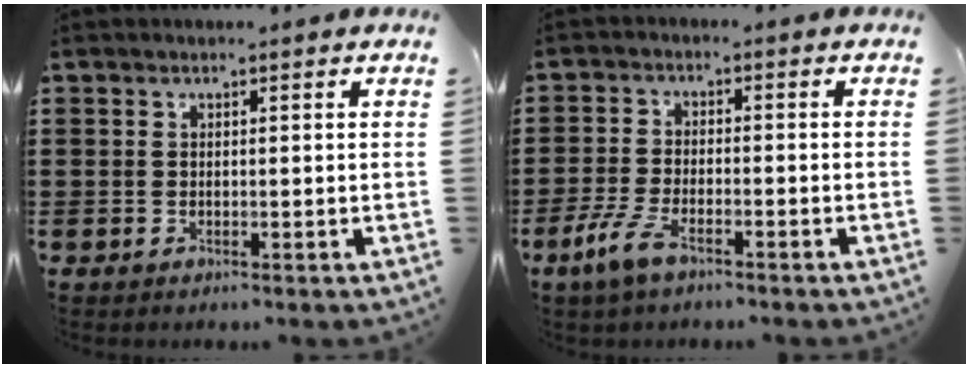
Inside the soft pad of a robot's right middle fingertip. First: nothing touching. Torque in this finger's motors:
{"motor_torque": [1.21, -0.50, 0.45, 0.10]}